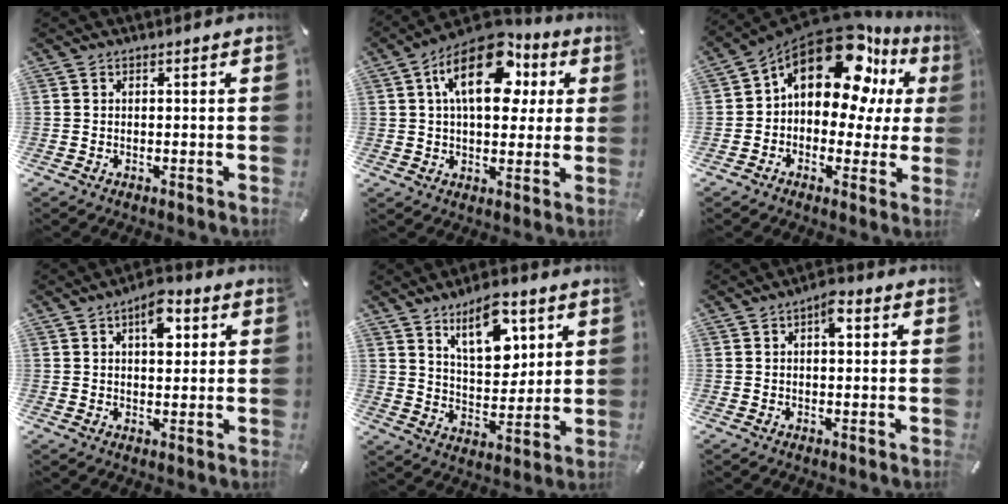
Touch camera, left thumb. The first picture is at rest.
{"total": 18.0, "force": [6.2, 10.4, 13.2], "torque": [-0.218, -0.015, 0.103]}
{"total": 18.3, "force": [9.4, 10.3, 11.9], "torque": [-0.195, -0.063, 0.158]}
{"total": 7.5, "force": [2.7, 4.2, 5.6], "torque": [-0.066, -0.006, 0.041]}
{"total": 13.5, "force": [7.7, 7.1, 8.5], "torque": [-0.120, -0.031, 0.132]}
{"total": 4.2, "force": [1.0, 2.2, 3.5], "torque": [-0.041, -0.003, 0.008]}